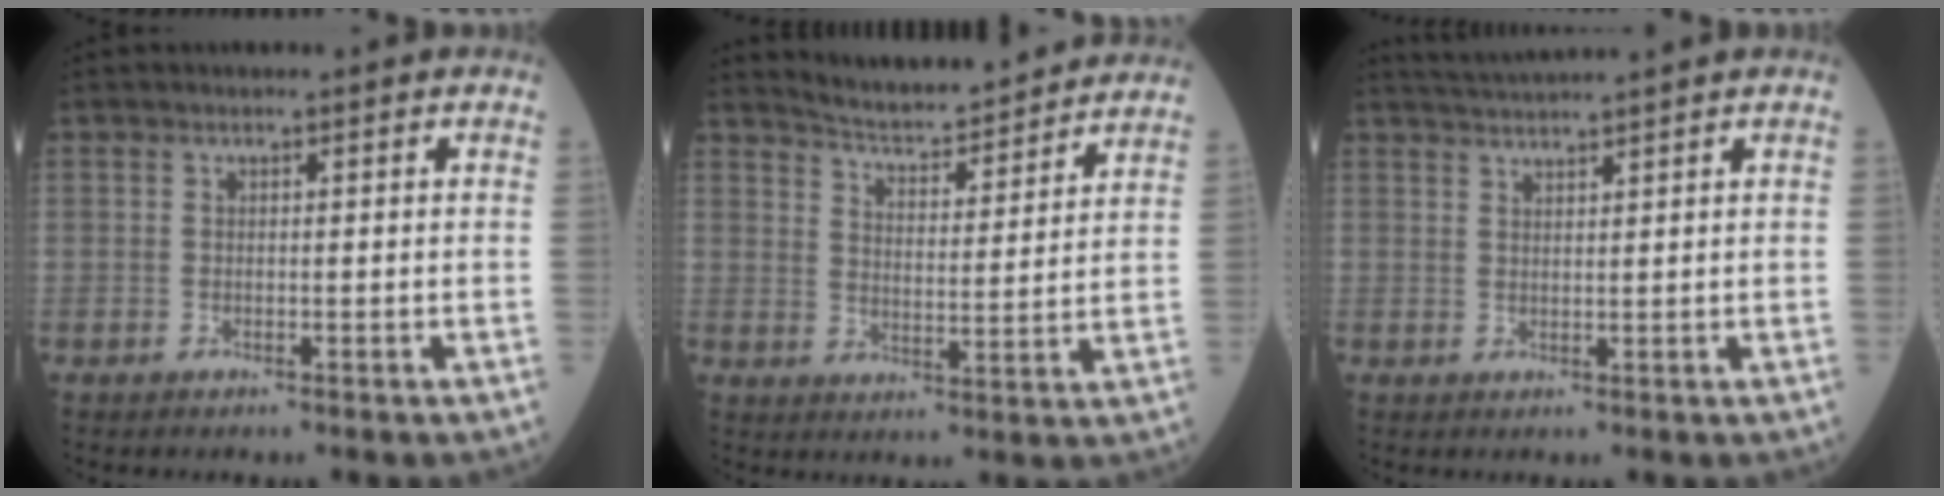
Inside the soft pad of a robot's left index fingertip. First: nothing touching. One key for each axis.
{"total": 13.7, "fx": 13.1, "fy": 1.2, "fz": 3.9, "tx": -0.061, "ty": 0.003, "tz": 0.184}
{"total": 4.6, "fx": 4.2, "fy": -1.4, "fz": 1.3, "tx": -0.020, "ty": 0.021, "tz": 0.075}